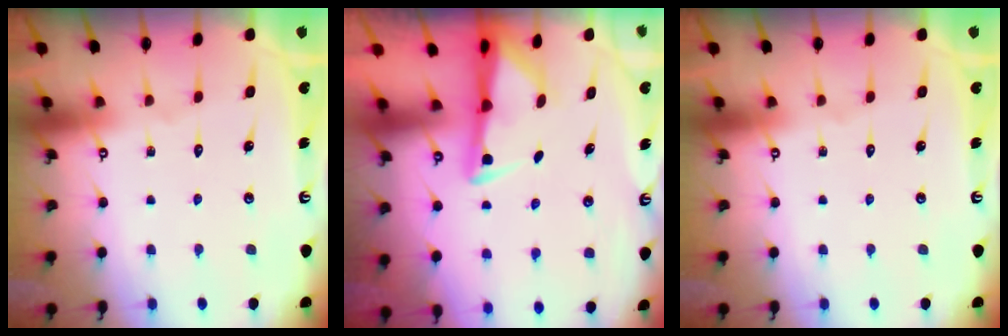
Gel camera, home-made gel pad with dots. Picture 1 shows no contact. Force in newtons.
{"total": 3.0, "press": 2.9, "slide": 0.6}
{"total": 0.0}